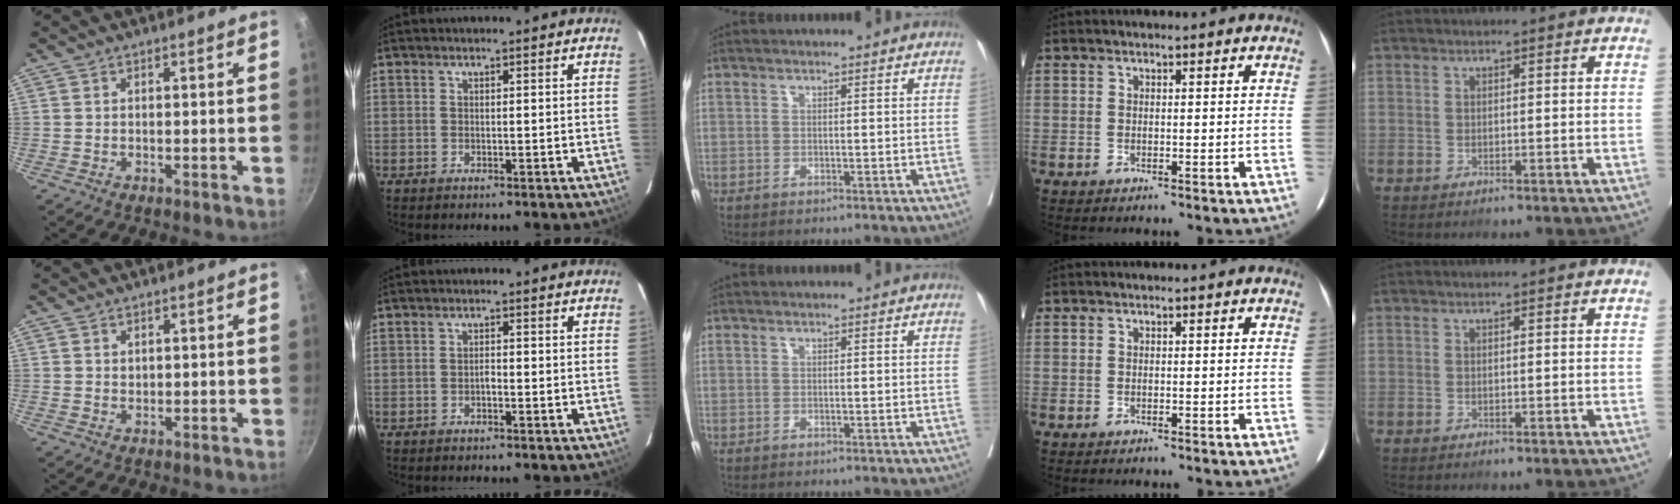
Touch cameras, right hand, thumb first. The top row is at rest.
{"thumb": {"total": 0.8, "force": [0.5, 0.6, 0.3], "torque": [0.001, -0.004, 0.008]}, "index": {"total": 1.1, "force": [-0.5, 0.4, 0.9], "torque": [-0.017, 0.003, -0.009]}}